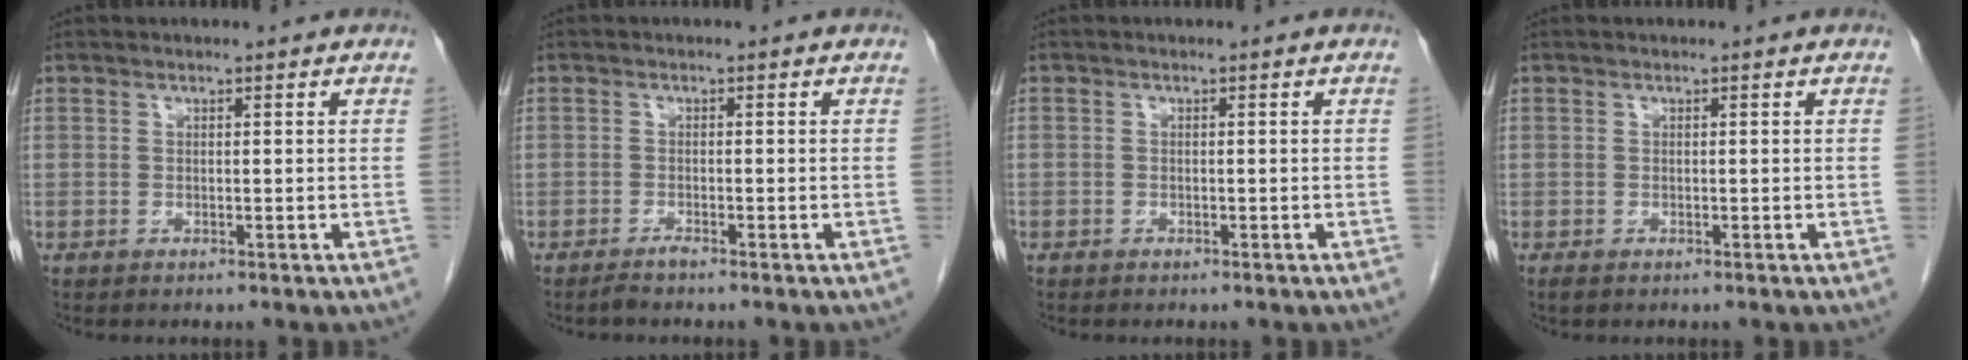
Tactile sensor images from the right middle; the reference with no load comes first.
{"total": 1.1, "force": [-1.0, -0.1, 0.4], "torque": [-0.012, -0.001, -0.018]}
{"total": 0.6, "force": [-0.4, 0.4, 0.0], "torque": [-0.008, 0.002, -0.009]}
{"total": 0.7, "force": [-0.5, 0.3, 0.4], "torque": [-0.012, -0.001, -0.007]}